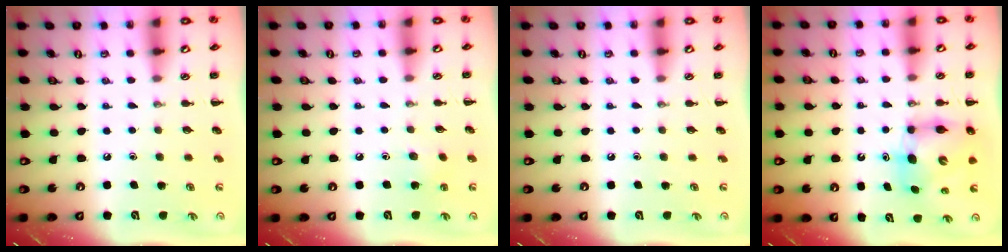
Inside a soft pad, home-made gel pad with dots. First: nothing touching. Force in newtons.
{"total": 5.9, "press": 5.7, "slide": 1.2}
{"total": 0.0}
{"total": 6.6, "press": 6.5, "slide": 0.9}